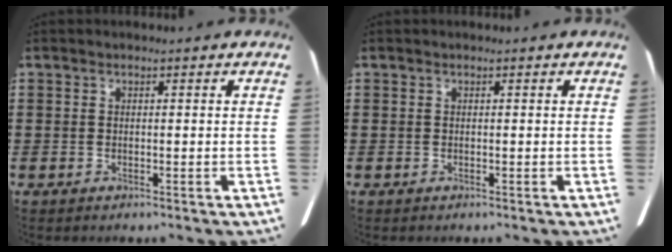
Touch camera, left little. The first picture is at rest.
{"total": 0.0}